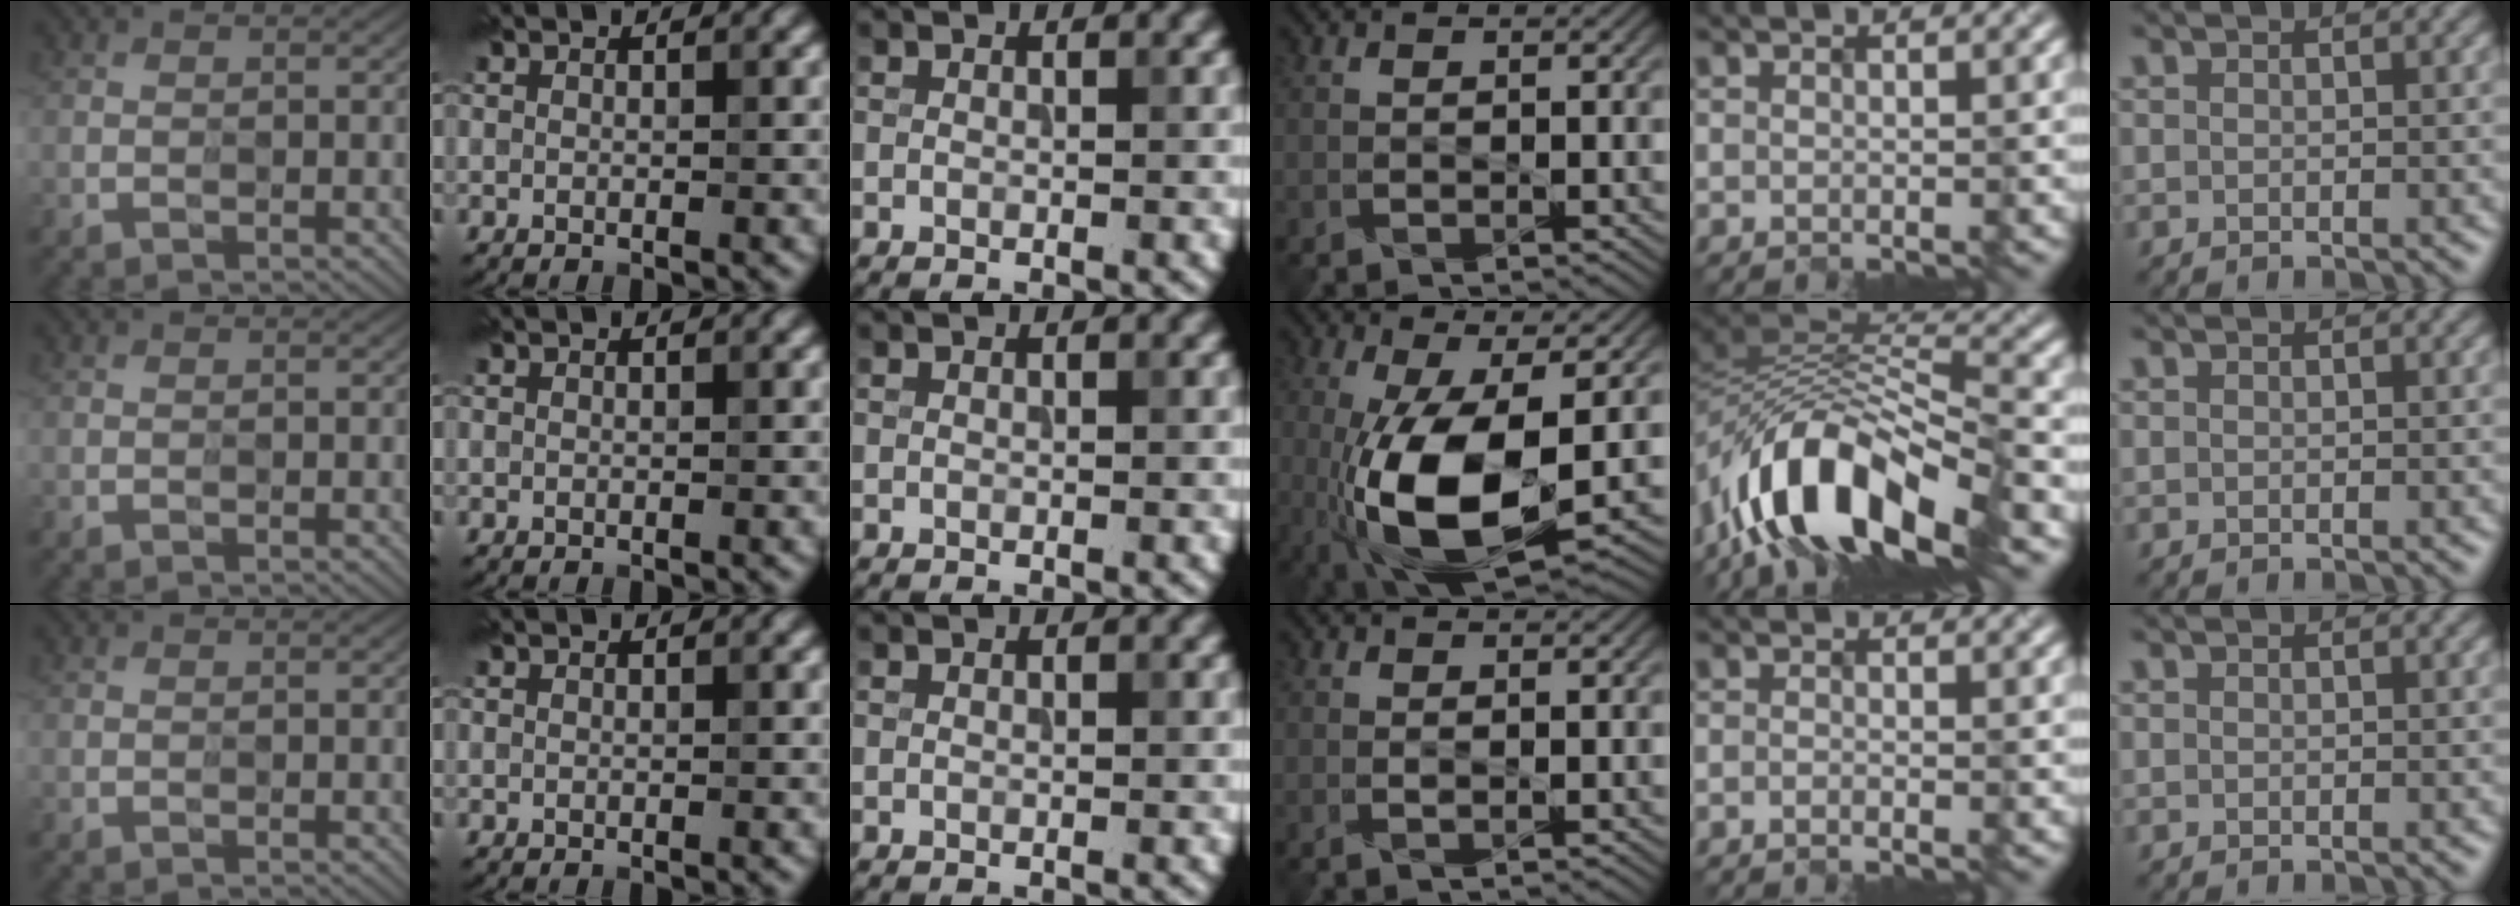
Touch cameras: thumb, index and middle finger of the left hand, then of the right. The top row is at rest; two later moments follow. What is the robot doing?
{"motion": "insert", "object": "pill capsule"}